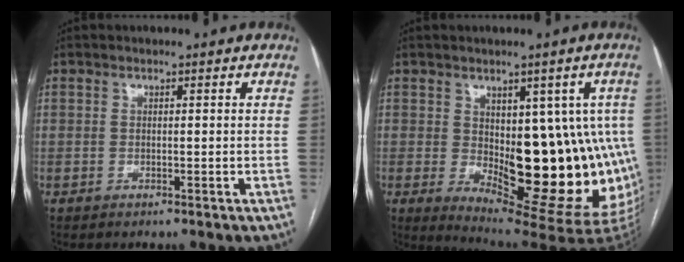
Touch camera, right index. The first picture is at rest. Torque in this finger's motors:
{"motor_torque": [1.75, -0.37, 0.51, 0.10]}